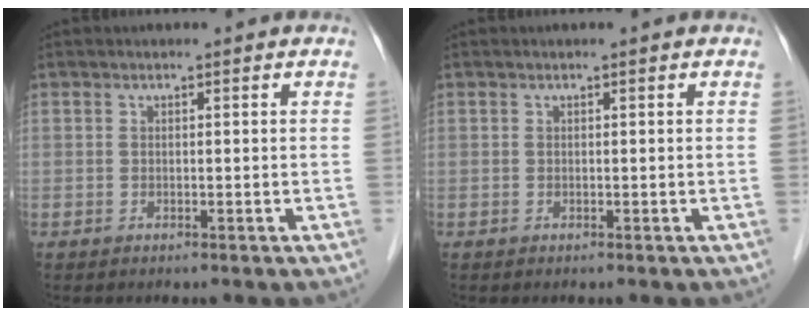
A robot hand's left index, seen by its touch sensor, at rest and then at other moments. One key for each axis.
{"total": 0.0}